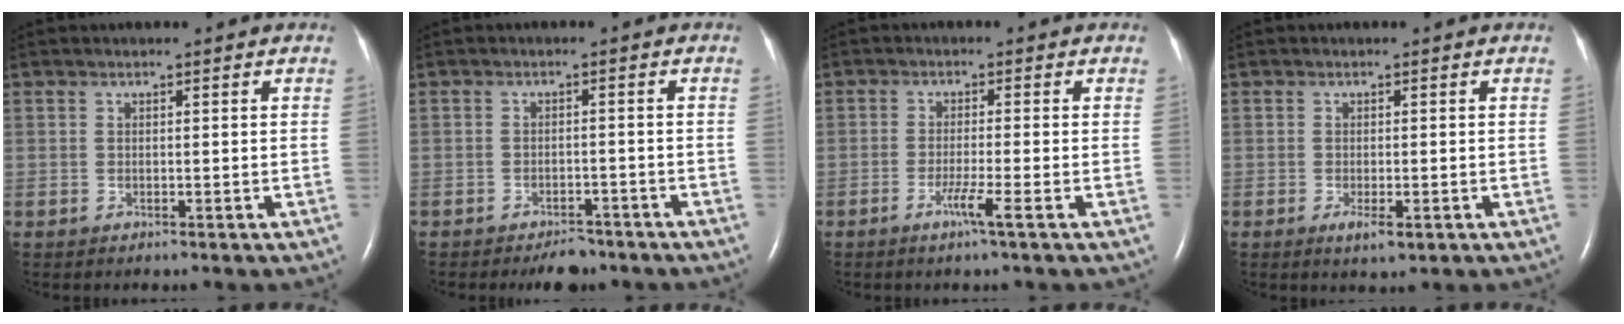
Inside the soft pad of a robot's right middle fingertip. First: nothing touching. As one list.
[{"total": 3.7, "force": [-3.1, 1.6, 1.3], "torque": [-0.021, 0.002, -0.043]}, {"total": 3.1, "force": [-1.6, -0.7, 2.5], "torque": [-0.051, -0.007, -0.033]}, {"total": 2.5, "force": [-1.1, 0.7, 2.1], "torque": [-0.037, -0.004, -0.013]}]